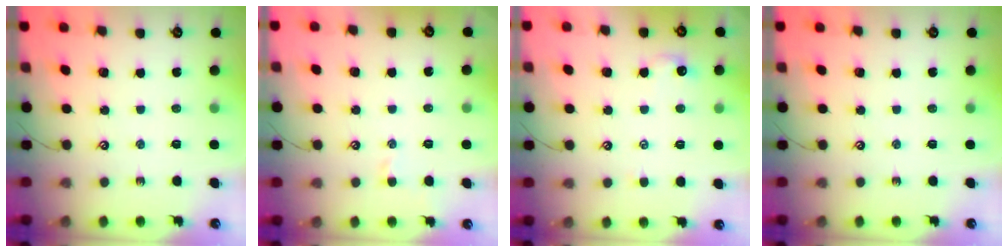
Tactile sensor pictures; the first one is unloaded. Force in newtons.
{"total": 0.0}
{"total": 1.6, "press": 1.5, "slide": 0.4}
{"total": 0.0}